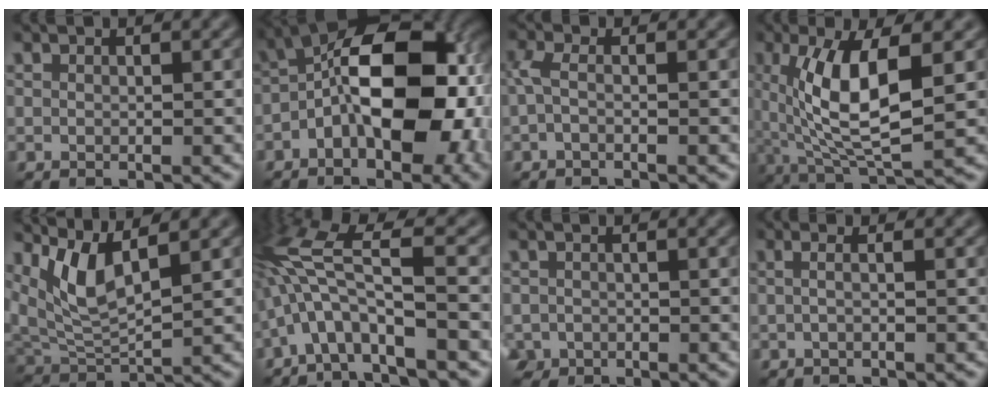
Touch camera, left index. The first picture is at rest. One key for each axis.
{"total": 14.1, "fx": -2.5, "fy": 7.5, "fz": 11.7, "tx": -0.160, "ty": 0.018, "tz": -0.054}
{"total": 1.6, "fx": -0.5, "fy": 0.6, "fz": 1.4, "tx": -0.039, "ty": -0.001, "tz": -0.014}
{"total": 8.5, "fx": 1.2, "fy": 2.9, "fz": 7.9, "tx": -0.154, "ty": -0.009, "tz": 0.026}
{"total": 4.9, "fx": 2.6, "fy": 1.7, "fz": 3.8, "tx": -0.094, "ty": -0.010, "tz": 0.060}
{"total": 8.1, "fx": -2.0, "fy": 2.0, "fz": 7.6, "tx": -0.168, "ty": 0.022, "tz": -0.050}
{"total": 1.5, "fx": -1.0, "fy": 1.1, "fz": 0.1, "tx": 0.001, "ty": -0.006, "tz": -0.020}
{"total": 2.0, "fx": 0.1, "fy": 1.0, "fz": 1.8, "tx": -0.016, "ty": -0.003, "tz": -0.020}